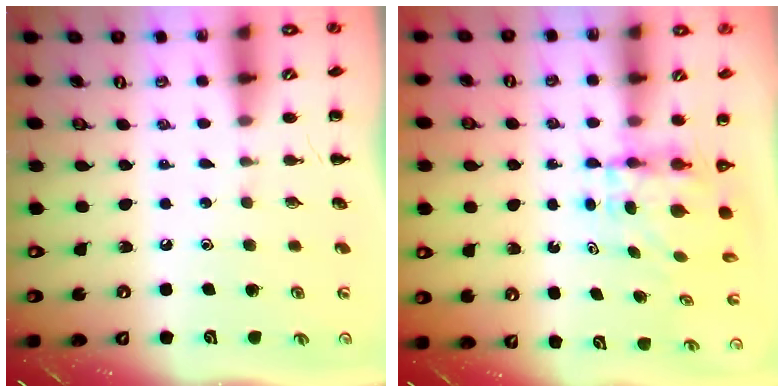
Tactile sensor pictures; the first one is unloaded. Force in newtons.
{"total": 4.6, "press": 4.6, "slide": 0.8}